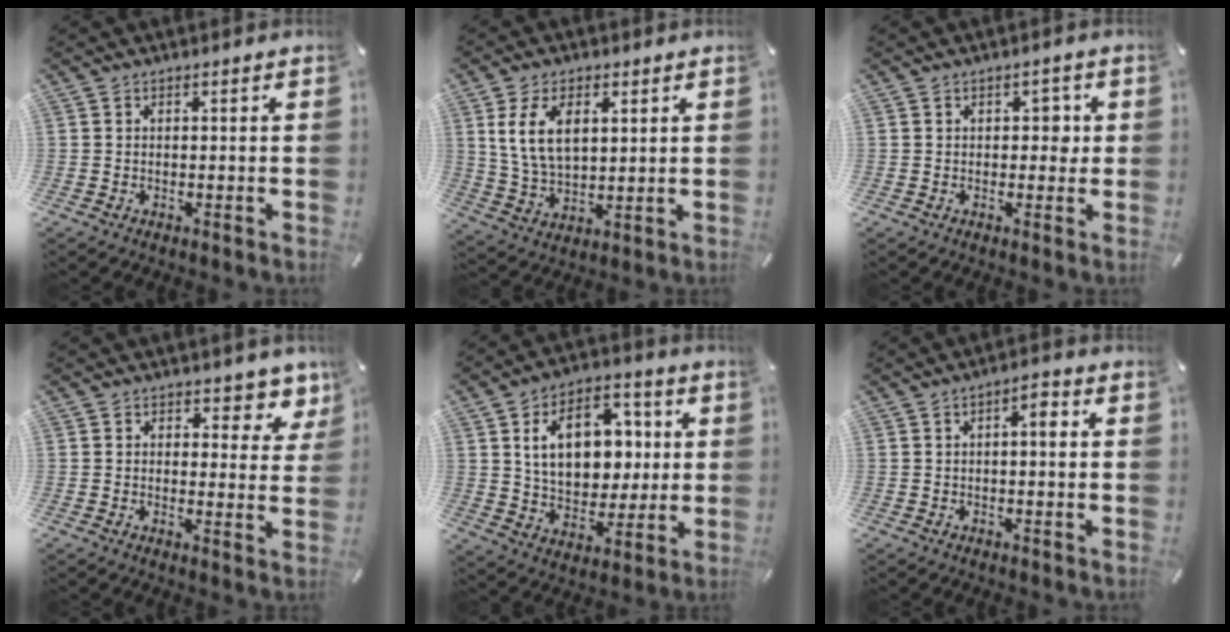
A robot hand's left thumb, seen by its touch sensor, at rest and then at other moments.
{"total": 10.0, "force": [3.9, 6.2, 6.9], "torque": [-0.152, -0.005, 0.067]}
{"total": 3.5, "force": [0.5, 2.2, 2.7], "torque": [-0.022, -0.002, -0.003]}
{"total": 6.0, "force": [4.0, 3.5, 2.7], "torque": [-0.010, -0.030, 0.063]}
{"total": 15.7, "force": [3.6, 11.6, 9.9], "torque": [-0.142, 0.004, 0.070]}
{"total": 3.9, "force": [0.3, 1.3, 3.6], "torque": [-0.053, 0.005, -0.002]}